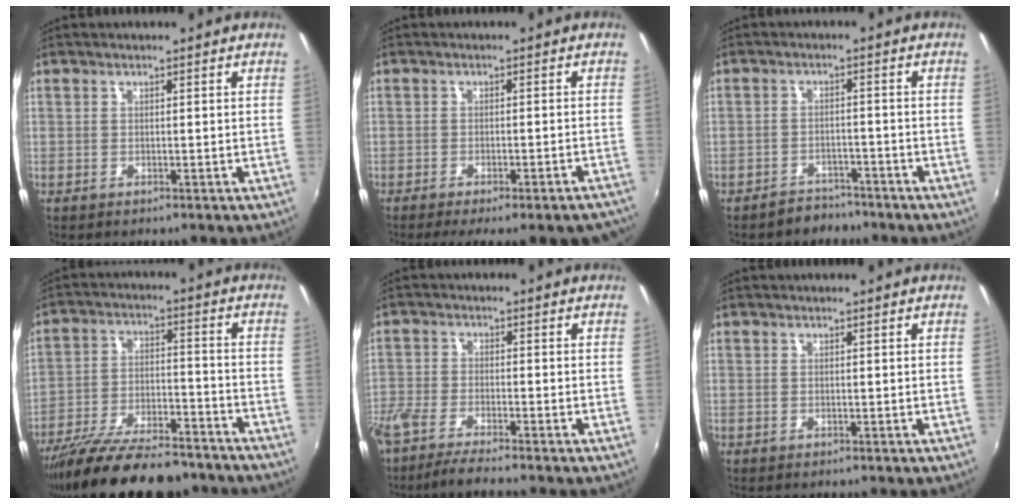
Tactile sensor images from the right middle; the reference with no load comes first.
{"total": 11.3, "force": [-9.7, 1.2, 5.7], "torque": [-0.094, -0.033, -0.123]}
{"total": 5.1, "force": [-4.6, 2.1, 0.5], "torque": [-0.022, 0.009, -0.068]}
{"total": 20.0, "force": [-16.5, 5.4, 9.9], "torque": [-0.188, -0.035, -0.257]}
{"total": 7.2, "force": [-6.1, 0.6, 3.7], "torque": [-0.099, -0.023, -0.117]}
{"total": 0.0}